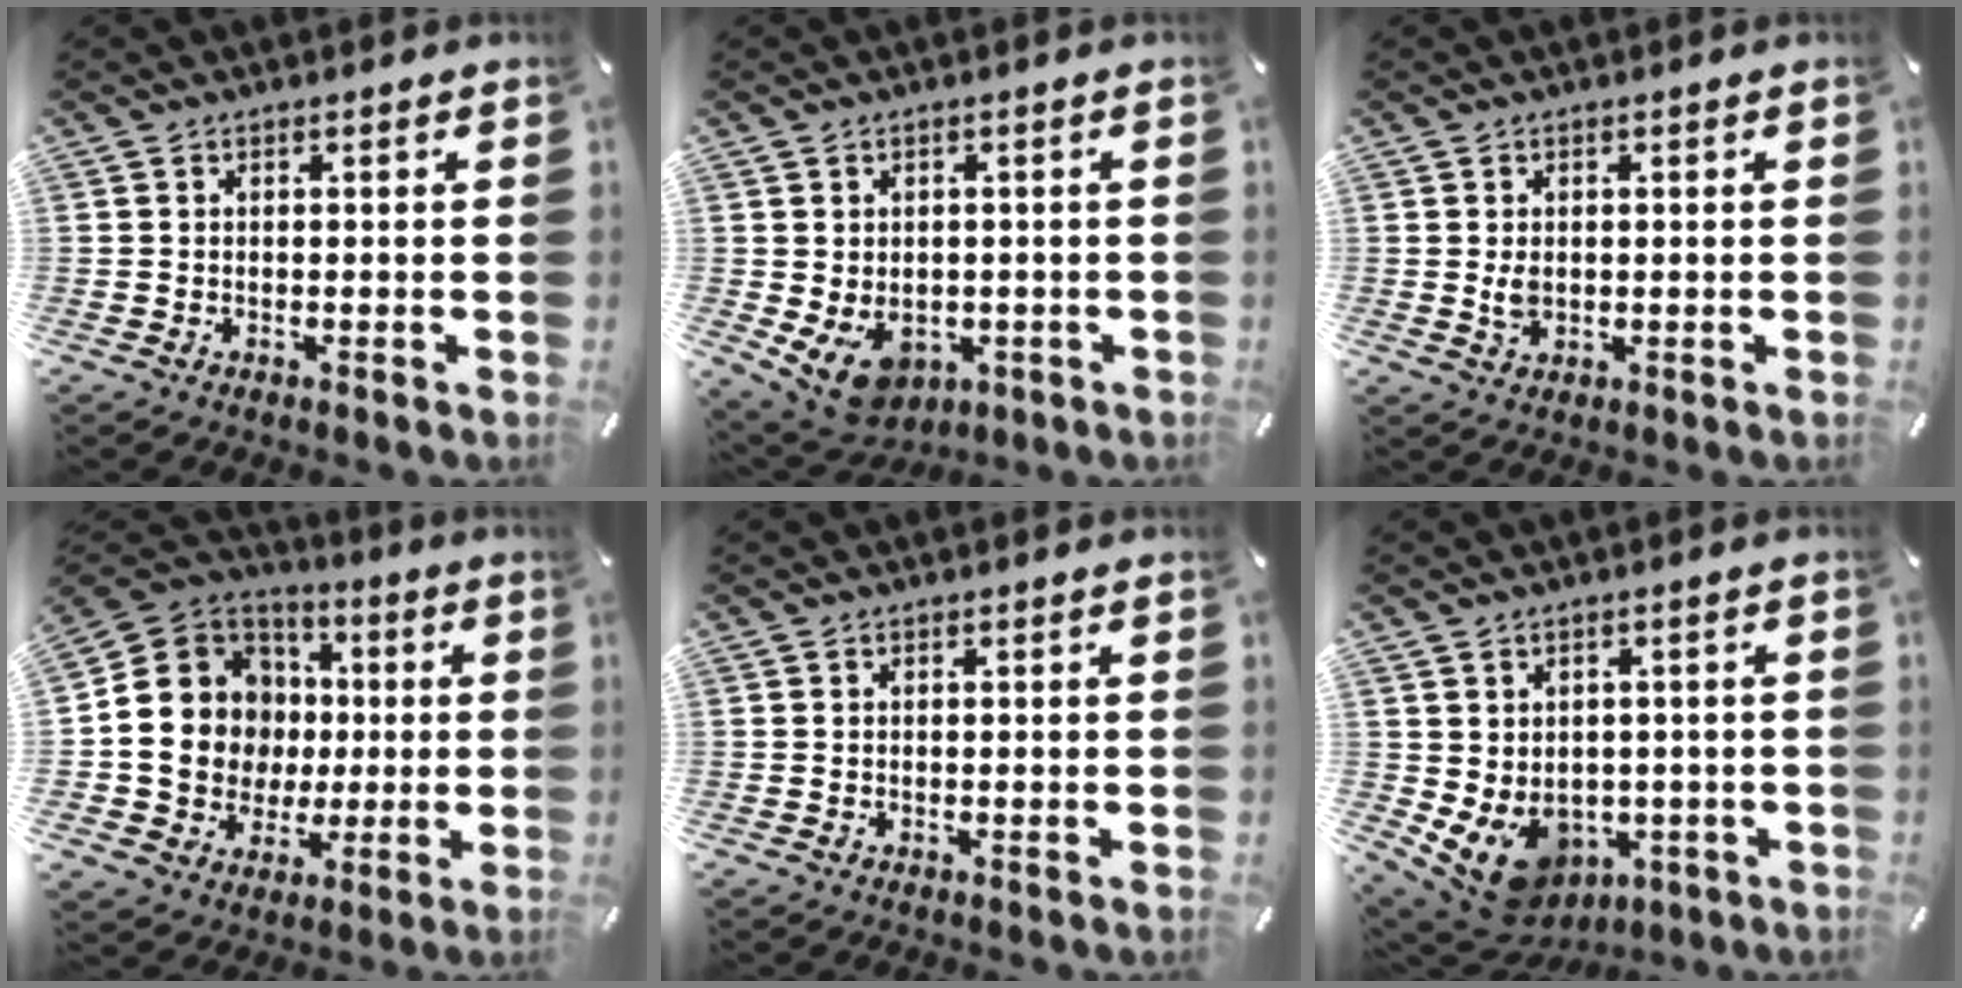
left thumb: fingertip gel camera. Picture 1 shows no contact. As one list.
[{"total": 7.8, "force": [-2.1, 6.0, 4.5], "torque": [-0.084, 0.006, -0.035]}, {"total": 2.6, "force": [0.2, 2.0, 1.7], "torque": [-0.034, -0.002, -0.001]}, {"total": 16.0, "force": [-0.6, 15.0, 5.5], "torque": [-0.105, -0.004, 0.003]}, {"total": 0.0}, {"total": 8.8, "force": [-2.2, 7.2, 4.5], "torque": [-0.085, -0.006, -0.036]}]